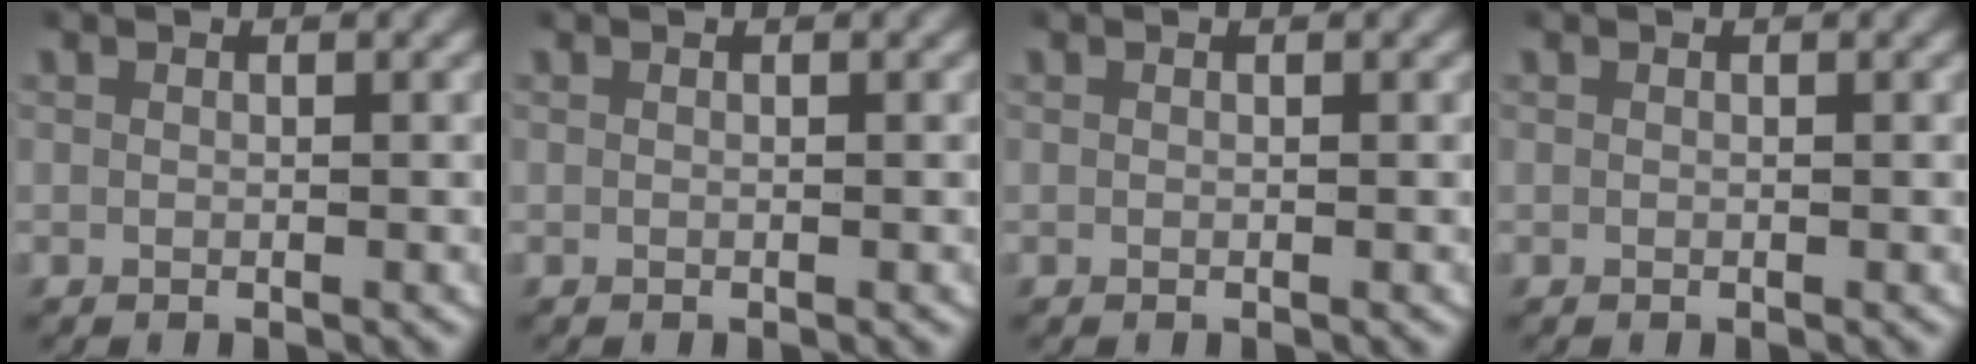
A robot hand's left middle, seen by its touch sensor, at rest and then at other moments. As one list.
[{"total": 0.0}, {"total": 0.0}, {"total": 0.0}]